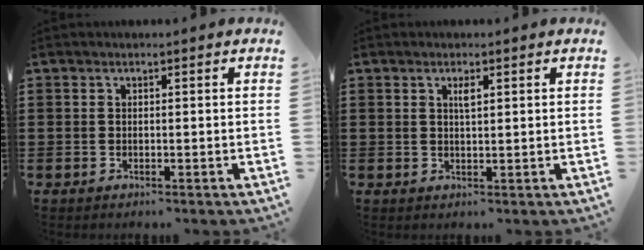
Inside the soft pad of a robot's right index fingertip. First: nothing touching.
{"total": 1.6, "force": [0.7, 0.4, 1.4], "torque": [-0.021, 0.000, 0.009]}